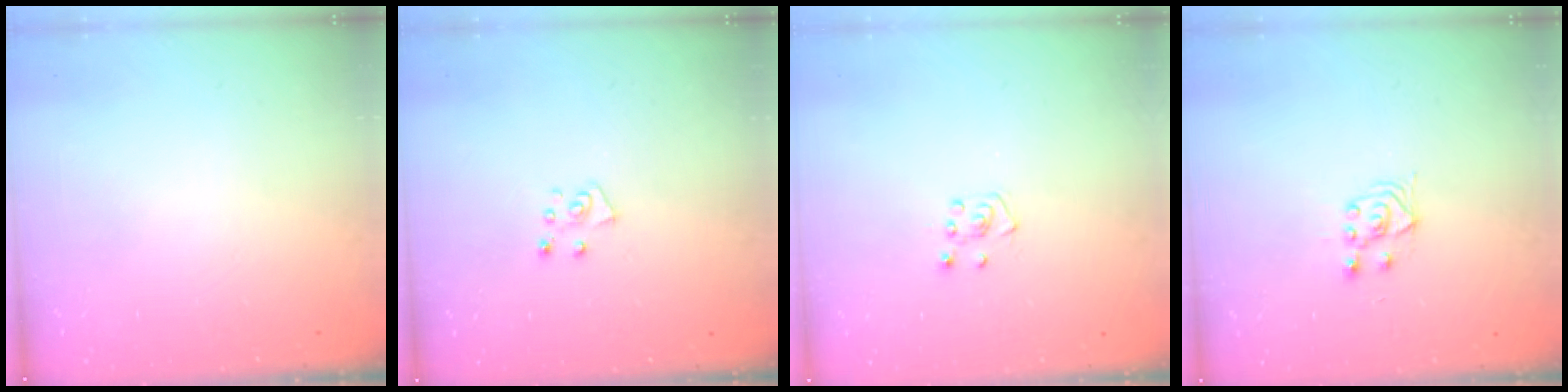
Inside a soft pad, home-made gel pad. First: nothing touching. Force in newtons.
{"total": 5.7, "press": 5.7, "slide": 0.7}
{"total": 4.8, "press": 4.8, "slide": 0.4}
{"total": 4.2, "press": 4.1, "slide": 1.1}